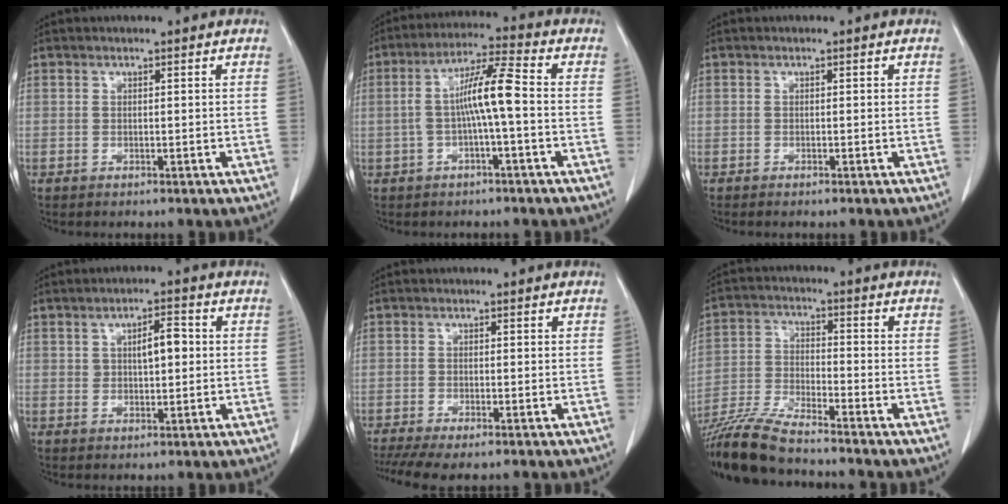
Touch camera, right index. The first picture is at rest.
{"total": 7.9, "force": [-0.5, 0.5, 7.9], "torque": [-0.144, 0.024, -0.012]}
{"total": 0.7, "force": [-0.5, 0.1, 0.4], "torque": [-0.011, -0.001, -0.009]}
{"total": 4.5, "force": [0.9, 1.8, 4.0], "torque": [-0.056, 0.010, 0.018]}
{"total": 7.1, "force": [-5.4, 1.5, 4.4], "torque": [-0.071, -0.011, -0.088]}
{"total": 10.0, "force": [-9.1, 0.0, 4.0], "torque": [-0.077, -0.018, -0.176]}